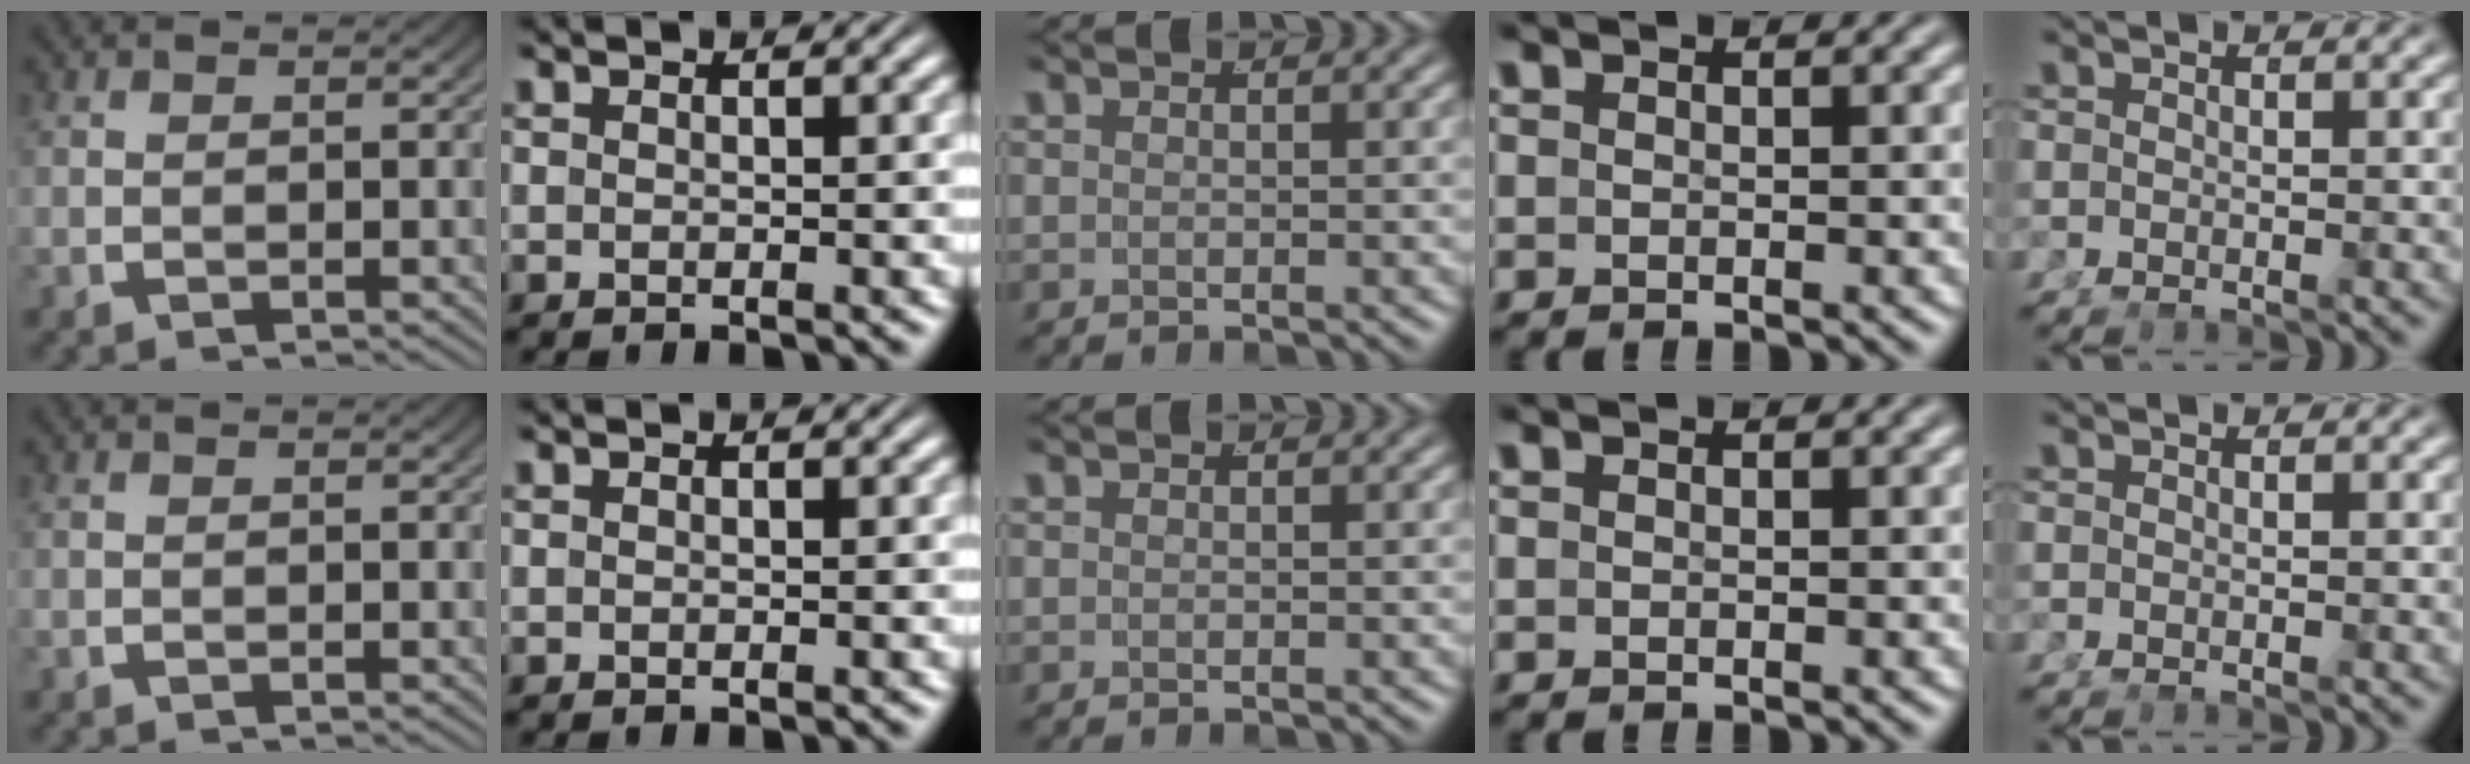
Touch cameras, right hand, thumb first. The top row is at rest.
{}